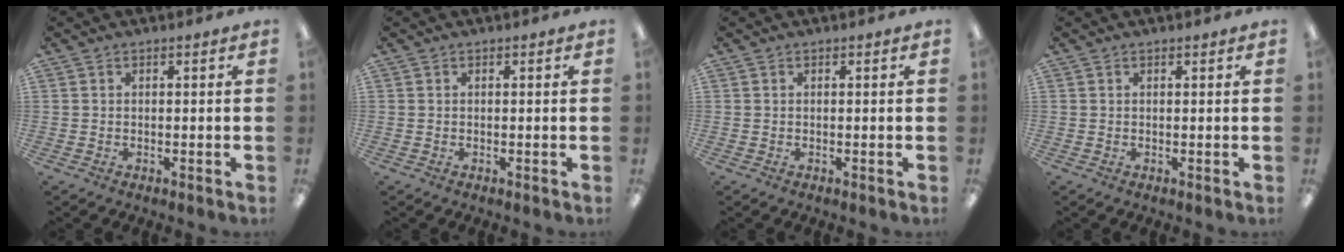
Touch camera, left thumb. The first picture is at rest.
{"total": 0.0}
{"total": 0.0}
{"total": 0.0}